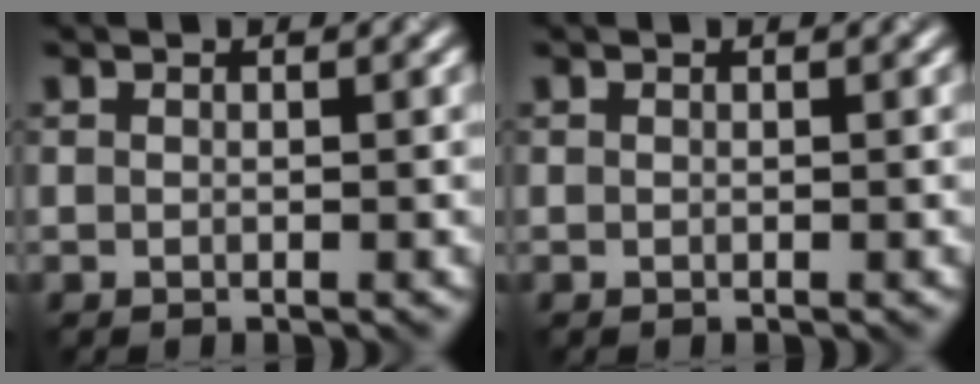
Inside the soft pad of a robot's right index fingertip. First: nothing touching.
{"total": 0.0}